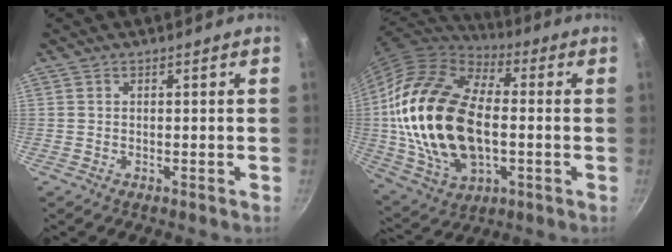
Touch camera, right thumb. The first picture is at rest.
{"total": 26.3, "force": [-0.9, 15.9, 21.0], "torque": [-0.394, 0.018, -0.012]}